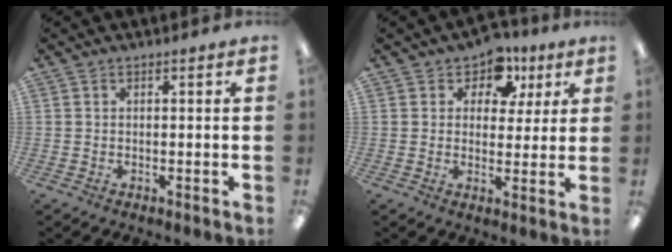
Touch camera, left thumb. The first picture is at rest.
{"total": 7.5, "force": [4.2, 5.4, 2.8], "torque": [-0.040, -0.019, 0.074]}